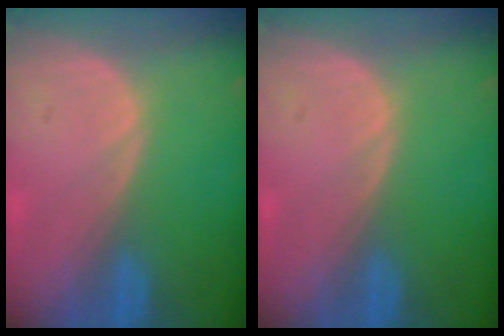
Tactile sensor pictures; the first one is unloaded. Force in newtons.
{"total": 0.0}